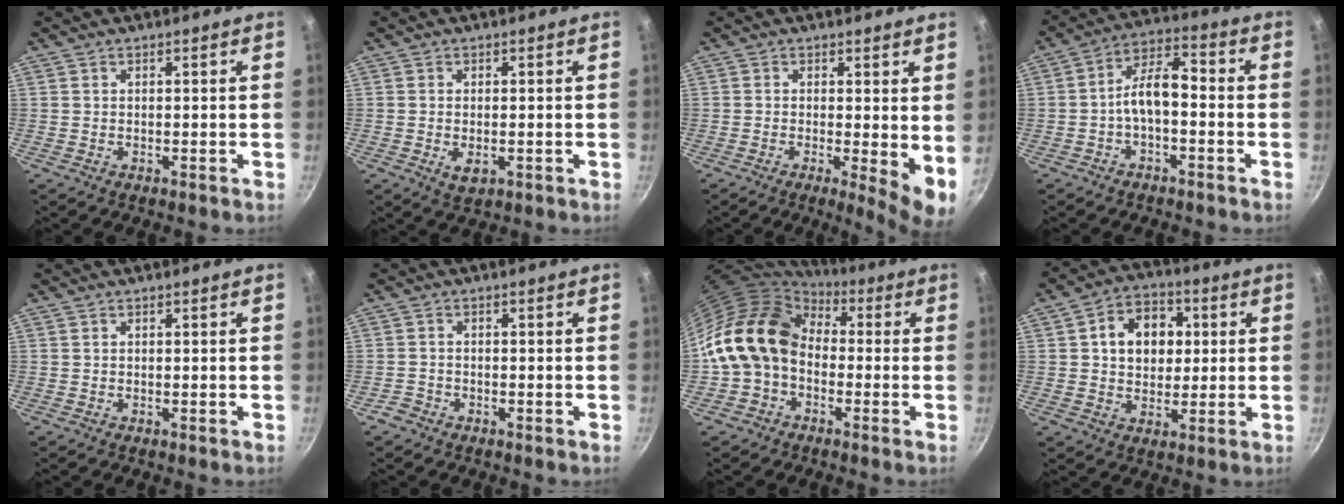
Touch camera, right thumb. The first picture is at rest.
{"total": 3.3, "force": [-0.8, 1.9, 2.6], "torque": [-0.045, -0.008, -0.009]}
{"total": 6.6, "force": [0.1, 1.8, 6.3], "torque": [-0.086, -0.020, 0.001]}
{"total": 7.7, "force": [-2.2, 3.7, 6.4], "torque": [-0.106, 0.045, -0.045]}
{"total": 0.0}
{"total": 2.0, "force": [-1.5, 1.3, 0.4], "torque": [-0.007, 0.016, -0.028]}
{"total": 15.4, "force": [-0.5, 12.2, 9.4], "torque": [-0.150, 0.046, -0.026]}
{"total": 11.7, "force": [2.4, 8.9, 7.1], "torque": [-0.076, 0.010, 0.029]}